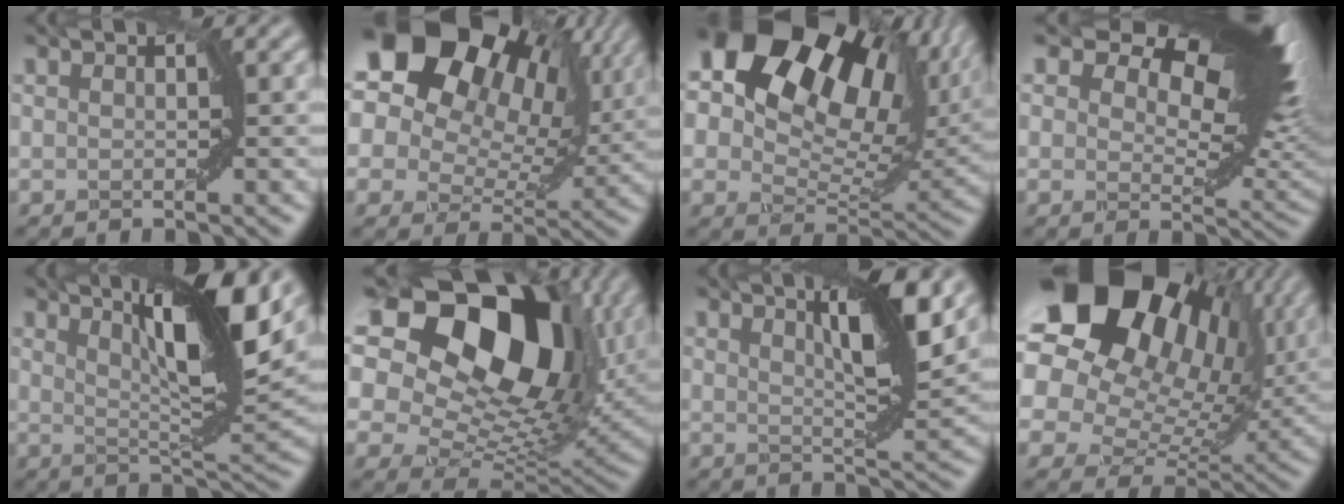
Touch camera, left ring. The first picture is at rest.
{"total": 20.5, "force": [10.6, 13.3, 11.4], "torque": [-0.242, 0.087, 0.167]}
{"total": 18.9, "force": [8.7, 12.2, 11.5], "torque": [-0.191, 0.052, 0.143]}
{"total": 13.8, "force": [7.6, 6.0, 9.8], "torque": [-0.122, 0.014, 0.106]}
{"total": 9.7, "force": [4.8, 1.5, 8.3], "torque": [-0.113, -0.002, 0.083]}
{"total": 17.9, "force": [7.4, 11.2, 11.8], "torque": [-0.205, 0.027, 0.126]}
{"total": 6.2, "force": [3.0, 1.1, 5.4], "torque": [-0.078, -0.001, 0.050]}
{"total": 21.4, "force": [10.5, 14.7, 11.3], "torque": [-0.251, 0.074, 0.175]}